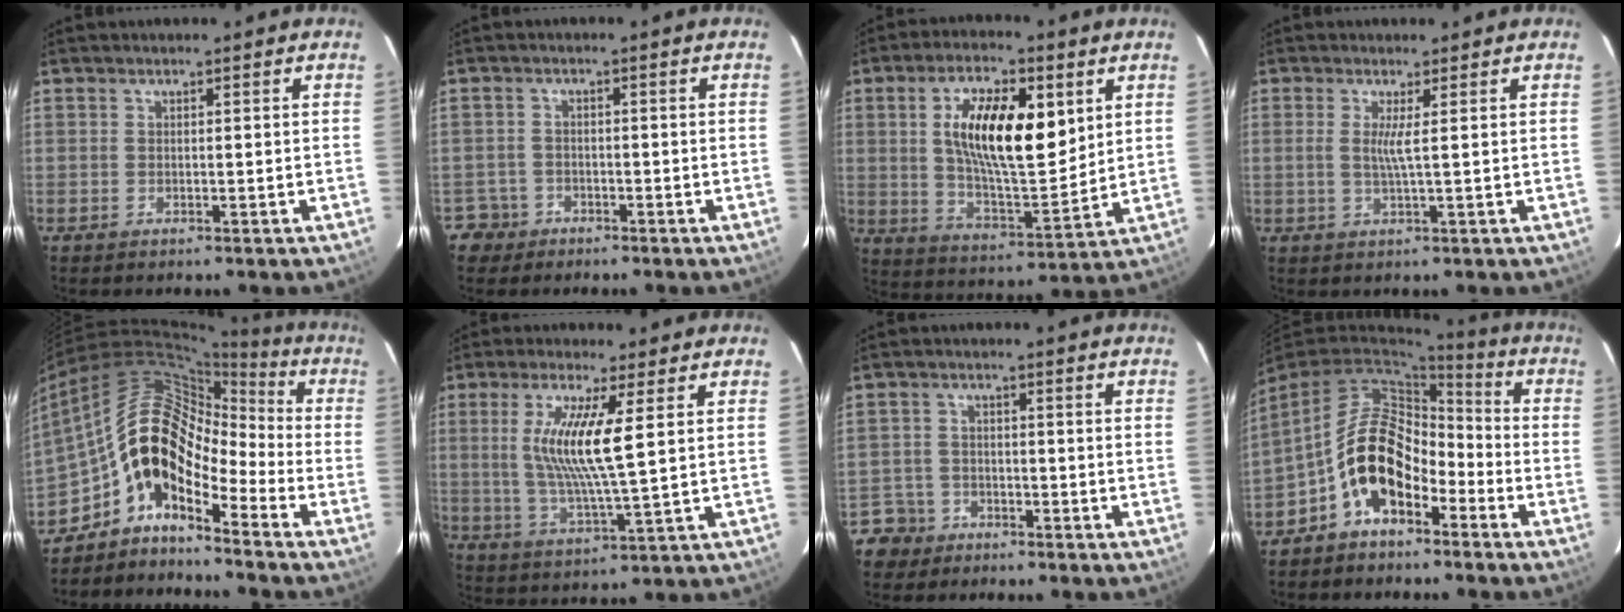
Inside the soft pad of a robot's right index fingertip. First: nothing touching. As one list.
[{"total": 4.1, "force": [-2.1, 3.5, -0.2], "torque": [-0.009, 0.025, -0.037]}, {"total": 16.6, "force": [4.8, 6.3, 14.6], "torque": [-0.255, 0.003, 0.088]}, {"total": 2.7, "force": [0.5, -0.6, 2.6], "torque": [-0.050, -0.006, 0.008]}, {"total": 13.0, "force": [-6.6, 6.5, 9.1], "torque": [-0.132, 0.019, -0.143]}, {"total": 11.0, "force": [2.6, 0.6, 10.7], "torque": [-0.208, -0.011, 0.055]}, {"total": 5.4, "force": [-3.4, 4.2, 0.0], "torque": [-0.011, 0.025, -0.066]}, {"total": 11.1, "force": [-6.2, 6.0, 7.0], "torque": [-0.128, 0.024, -0.105]}]